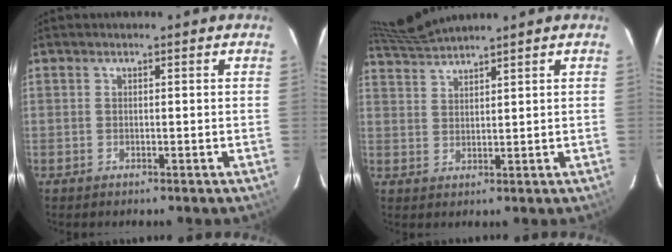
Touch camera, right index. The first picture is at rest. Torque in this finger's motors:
{"motor_torque": [-0.14, 0.55, -0.07, -0.01]}